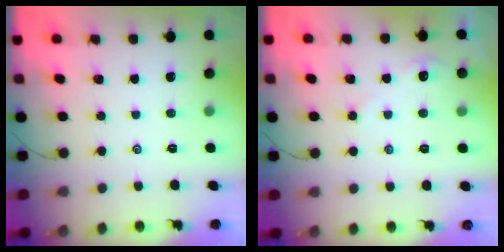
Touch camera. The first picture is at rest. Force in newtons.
{"total": 2.2, "press": 2.2, "slide": 0.4}